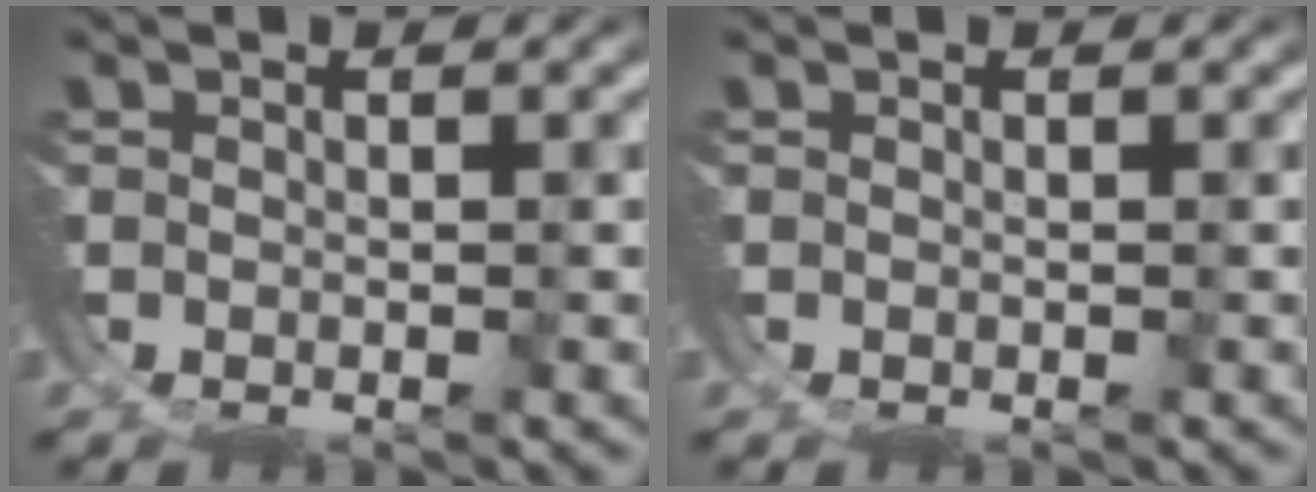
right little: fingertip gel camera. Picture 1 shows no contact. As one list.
[{"total": 0.0}]